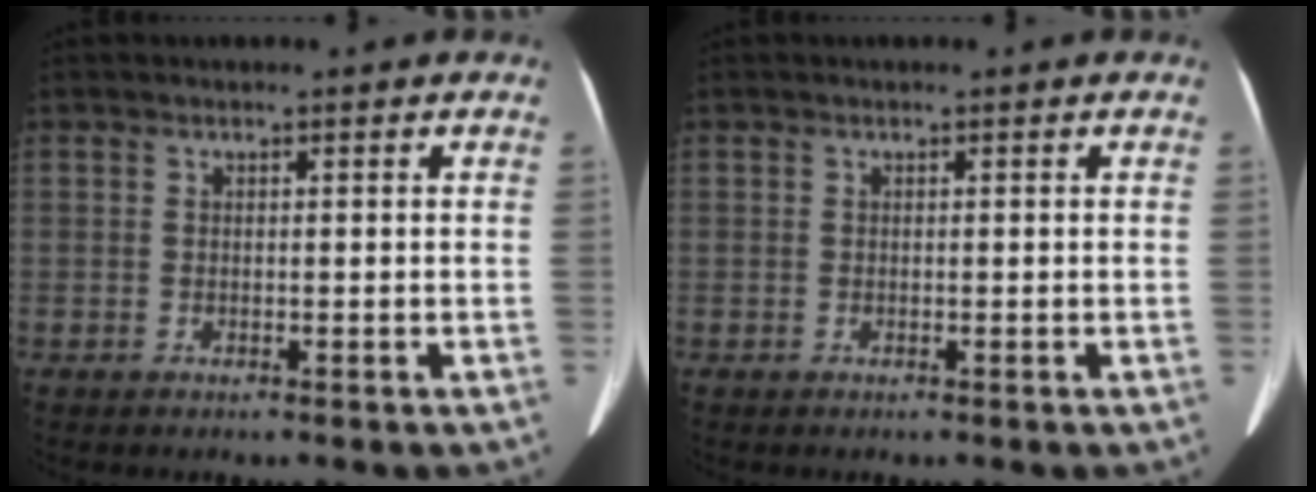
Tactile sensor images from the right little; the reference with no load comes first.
{"total": 0.0}